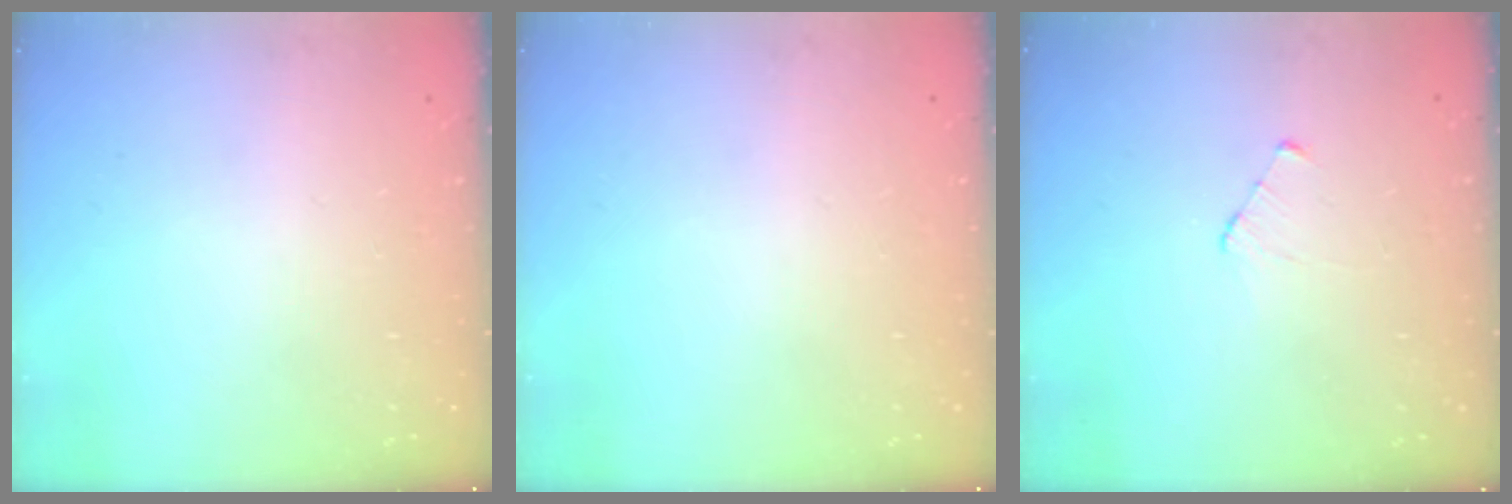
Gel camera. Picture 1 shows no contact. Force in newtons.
{"total": 0.0}
{"total": 3.9, "press": 3.8, "slide": 0.4}